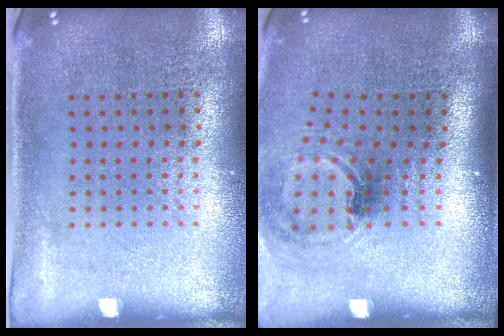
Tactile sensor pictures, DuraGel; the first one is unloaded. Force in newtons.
{"total": 1.3, "press": 1.0, "slide": 0.7}